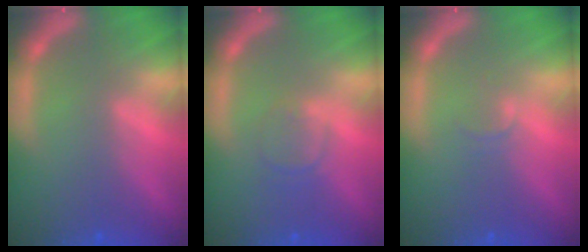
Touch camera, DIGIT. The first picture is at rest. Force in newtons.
{"total": 1.9}
{"total": 1.0}